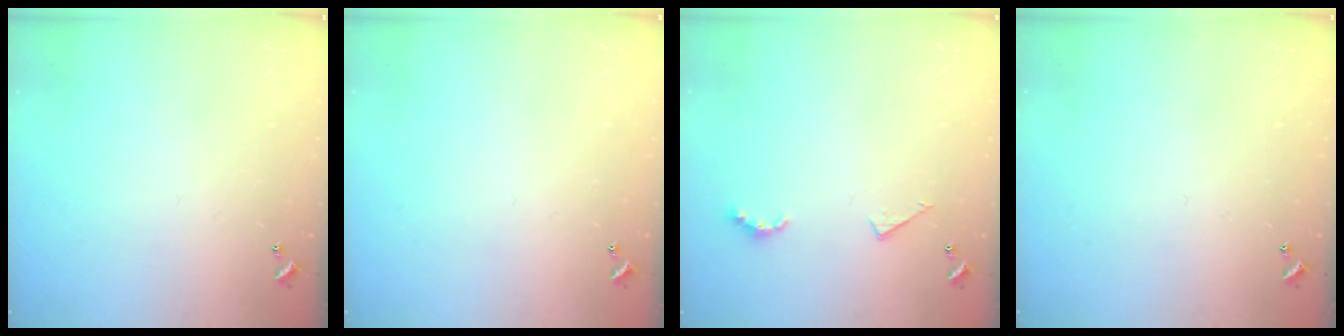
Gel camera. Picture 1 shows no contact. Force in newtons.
{"total": 0.0}
{"total": 3.8, "press": 3.8, "slide": 0.6}
{"total": 0.0}